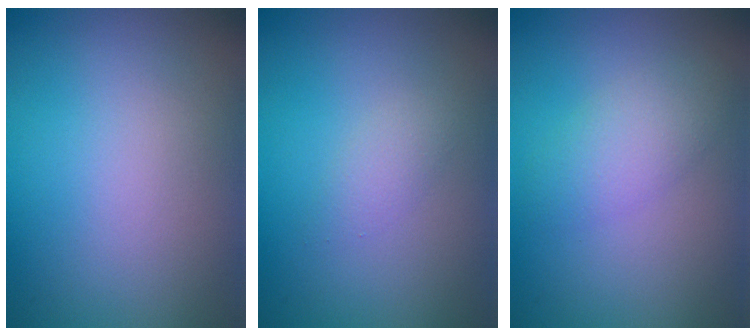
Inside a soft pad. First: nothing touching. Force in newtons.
{"total": 1.1, "press": 1.1, "slide": 0.1}
{"total": 2.4, "press": 2.4, "slide": 0.1}